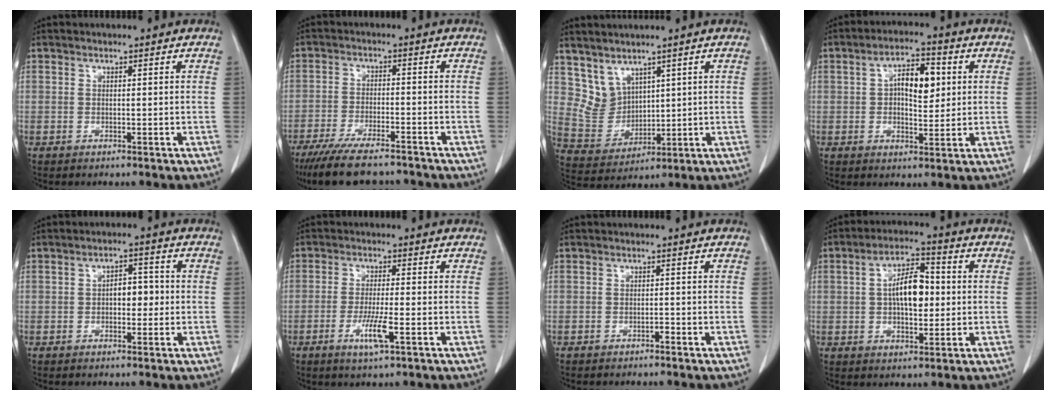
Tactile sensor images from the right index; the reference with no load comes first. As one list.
[{"total": 11.4, "force": [-9.5, 2.4, 5.8], "torque": [-0.093, -0.021, -0.150]}, {"total": 6.2, "force": [4.3, 4.3, 1.3], "torque": [-0.034, 0.010, 0.104]}, {"total": 7.9, "force": [1.5, 3.4, 7.0], "torque": [-0.117, 0.016, 0.024]}, {"total": 4.0, "force": [-0.2, 2.1, 3.4], "torque": [-0.051, 0.014, -0.003]}, {"total": 5.4, "force": [-2.2, 0.3, 4.9], "torque": [-0.095, -0.010, -0.038]}, {"total": 0.7, "force": [-0.5, 0.2, 0.3], "torque": [-0.006, 0.002, -0.009]}, {"total": 9.0, "force": [0.5, 3.7, 8.2], "torque": [-0.147, 0.015, 0.007]}]